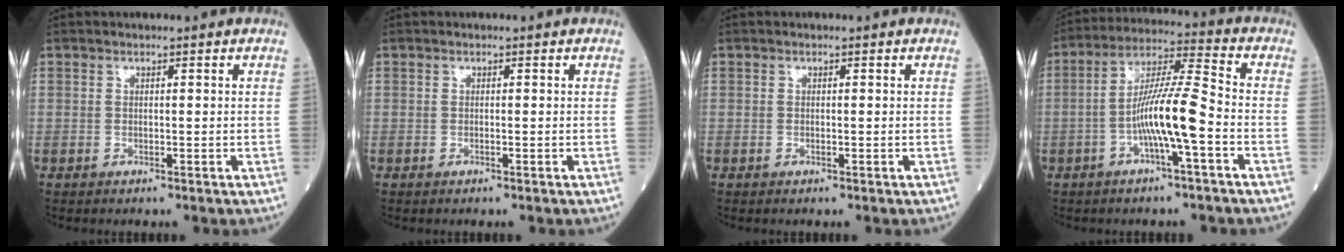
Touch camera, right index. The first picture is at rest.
{"total": 0.0}
{"total": 0.0}
{"total": 10.3, "force": [-3.0, 0.1, 9.8], "torque": [-0.186, 0.013, -0.059]}